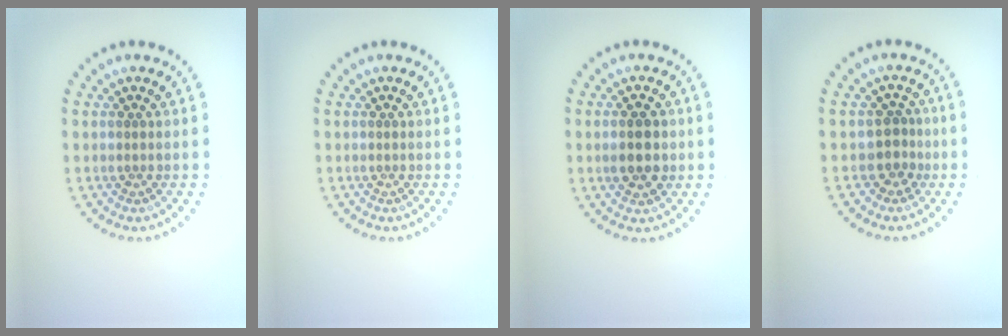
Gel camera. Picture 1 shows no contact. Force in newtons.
{"total": 0.0}
{"total": 3.1, "press": 3.1, "slide": 0.0}
{"total": 2.0, "press": 1.3, "slide": 1.6}